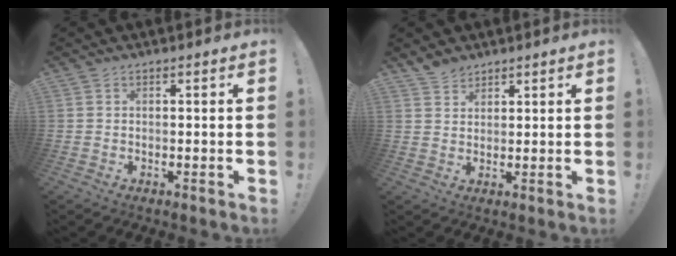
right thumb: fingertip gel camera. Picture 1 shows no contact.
{"total": 3.8, "force": [3.3, 1.7, 0.8], "torque": [-0.014, -0.018, 0.063]}